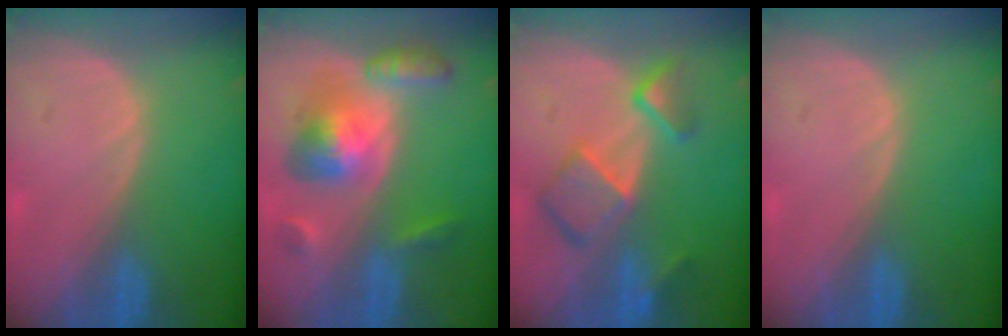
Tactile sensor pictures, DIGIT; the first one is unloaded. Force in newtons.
{"total": 8.2, "press": 8.2, "slide": 0.5}
{"total": 7.9, "press": 6.8, "slide": 3.9}
{"total": 0.0}